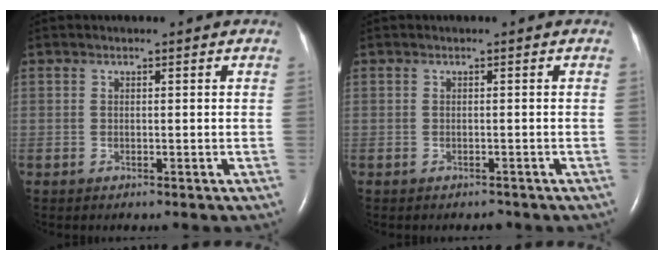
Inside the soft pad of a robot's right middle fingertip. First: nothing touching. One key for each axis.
{"total": 0.8, "fx": -0.7, "fy": 0.3, "fz": 0.1, "tx": -0.004, "ty": -0.001, "tz": -0.009}